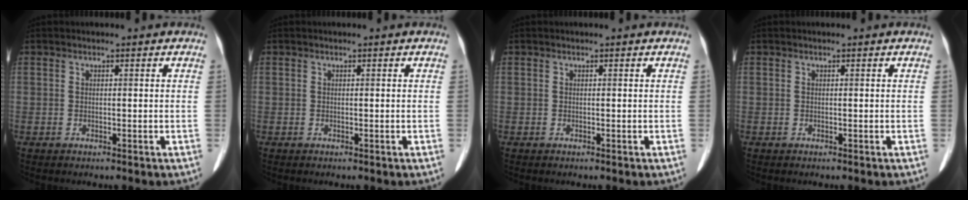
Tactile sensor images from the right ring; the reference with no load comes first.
{"total": 0.0}
{"total": 0.0}
{"total": 0.0}